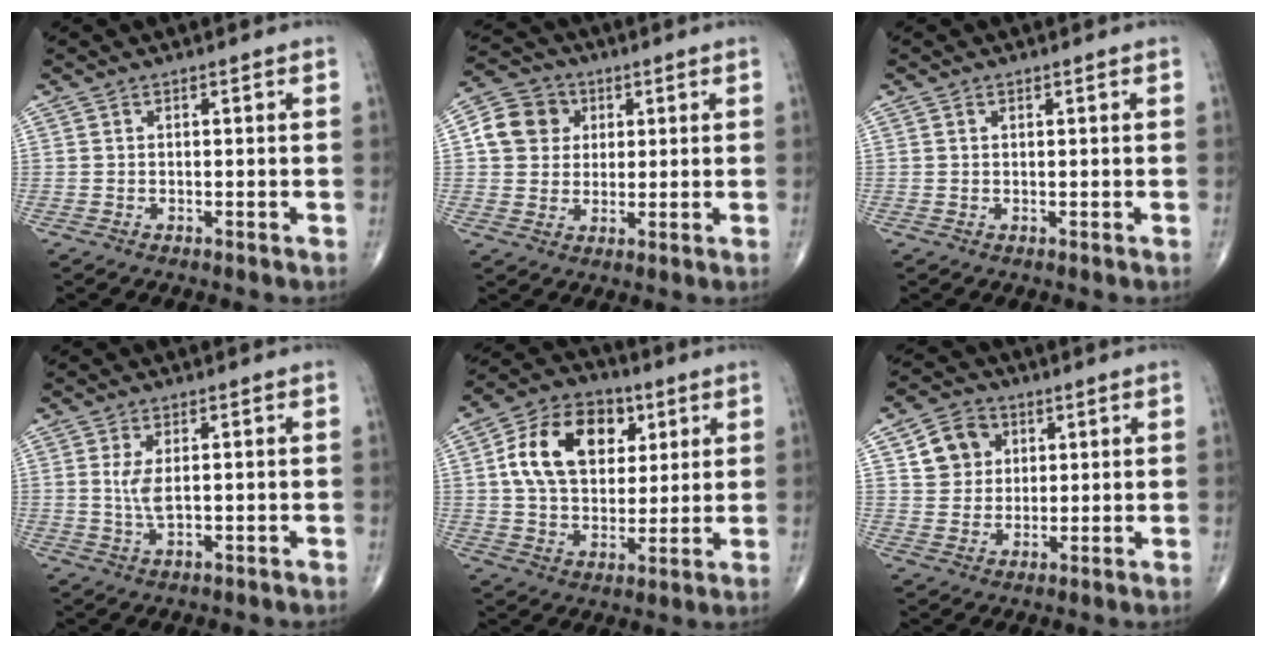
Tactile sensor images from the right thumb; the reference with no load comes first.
{"total": 9.1, "force": [2.1, 8.1, 3.5], "torque": [-0.042, 0.002, 0.029]}
{"total": 0.5, "force": [0.3, 0.4, 0.3], "torque": [-0.005, -0.002, 0.006]}
{"total": 4.4, "force": [0.2, 1.9, 3.9], "torque": [-0.083, -0.008, 0.007]}
{"total": 17.0, "force": [5.0, 11.6, 11.3], "torque": [-0.172, 0.000, 0.084]}
{"total": 8.0, "force": [2.9, 6.9, 2.9], "torque": [-0.019, -0.005, 0.051]}